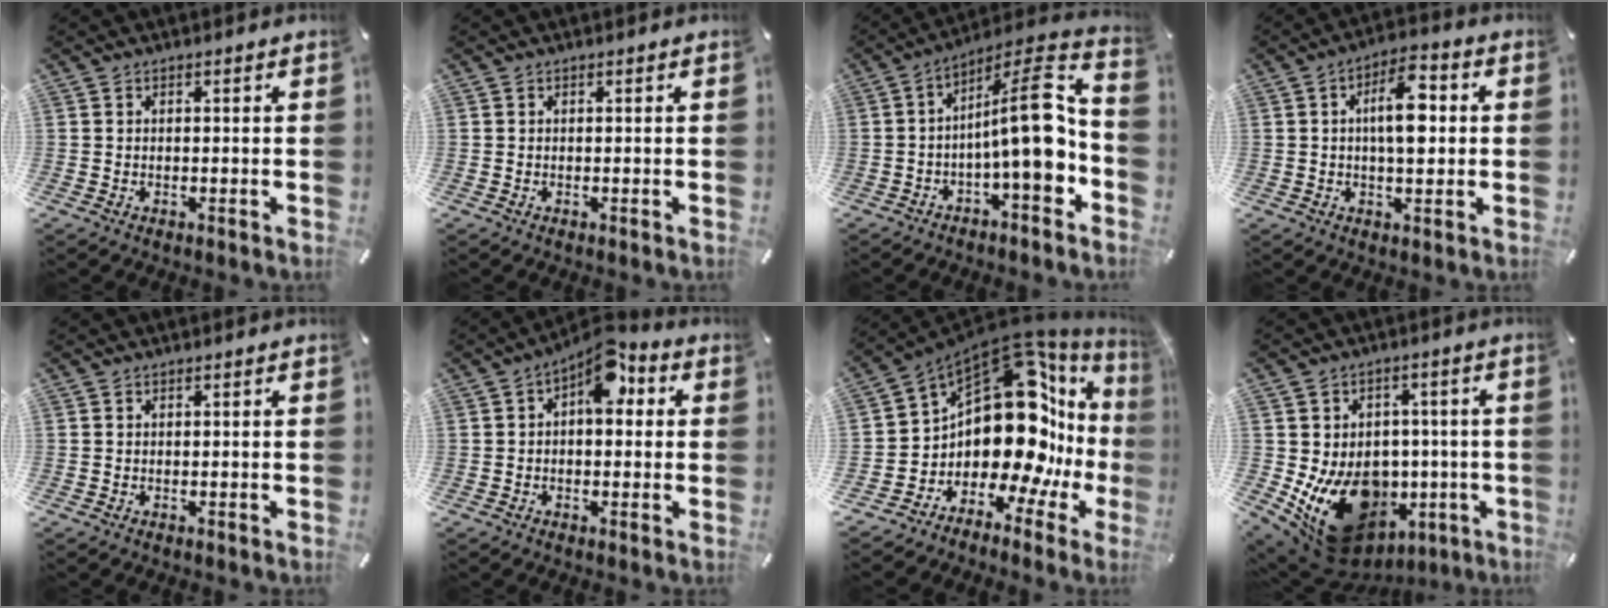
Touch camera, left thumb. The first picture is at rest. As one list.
[{"total": 0.0}, {"total": 17.3, "force": [-2.1, 5.1, 16.4], "torque": [-0.250, -0.017, -0.042]}, {"total": 10.7, "force": [1.4, 4.9, 9.4], "torque": [-0.148, 0.002, 0.018]}, {"total": 0.0}, {"total": 8.9, "force": [3.6, 4.9, 6.4], "torque": [-0.083, -0.023, 0.057]}, {"total": 21.0, "force": [4.6, 11.6, 16.9], "torque": [-0.291, -0.078, 0.086]}, {"total": 17.4, "force": [-5.0, 13.2, 10.2], "torque": [-0.165, 0.011, -0.065]}]